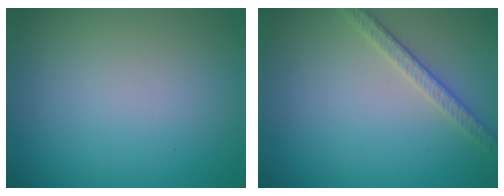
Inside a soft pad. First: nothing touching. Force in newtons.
{"total": 2.5, "press": 2.2, "slide": 1.2}